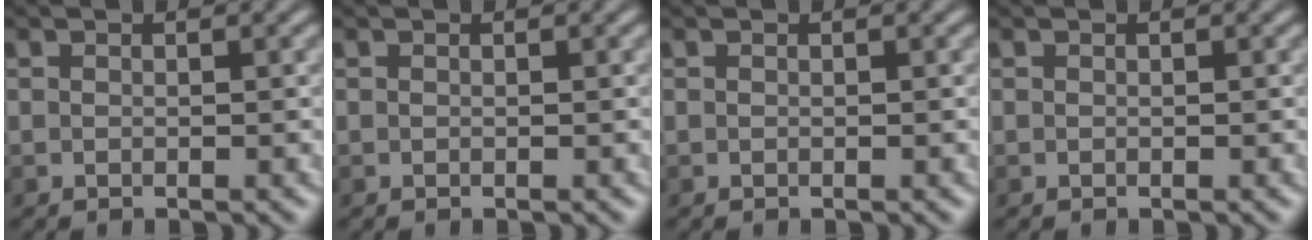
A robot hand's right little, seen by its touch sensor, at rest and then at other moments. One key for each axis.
{"total": 0.0}
{"total": 0.0}
{"total": 0.0}